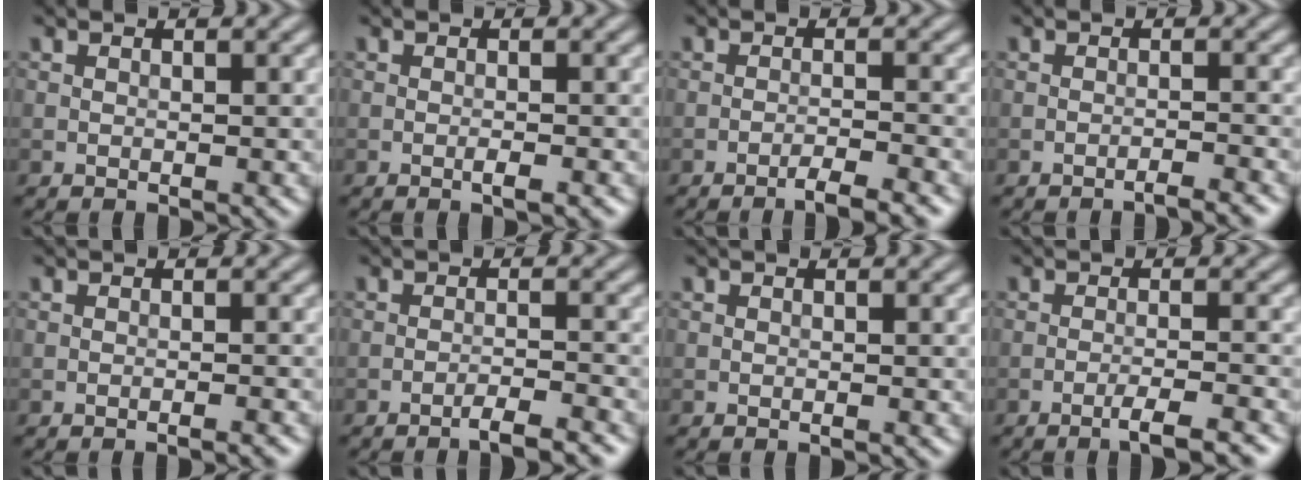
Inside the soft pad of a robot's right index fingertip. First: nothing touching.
{"total": 1.2, "force": [-0.5, 0.1, 1.1], "torque": [-0.016, 0.000, -0.011]}
{"total": 2.7, "force": [-2.0, 0.2, 1.8], "torque": [-0.022, 0.007, -0.042]}
{"total": 2.1, "force": [-1.7, 0.2, 1.3], "torque": [-0.012, 0.009, -0.034]}
{"total": 1.2, "force": [-0.8, 0.2, 0.9], "torque": [-0.008, 0.002, -0.018]}
{"total": 2.9, "force": [-2.3, 0.3, 1.8], "torque": [-0.018, 0.010, -0.045]}
{"total": 0.0}
{"total": 3.5, "force": [-2.3, 0.4, 2.6], "torque": [-0.035, 0.009, -0.046]}